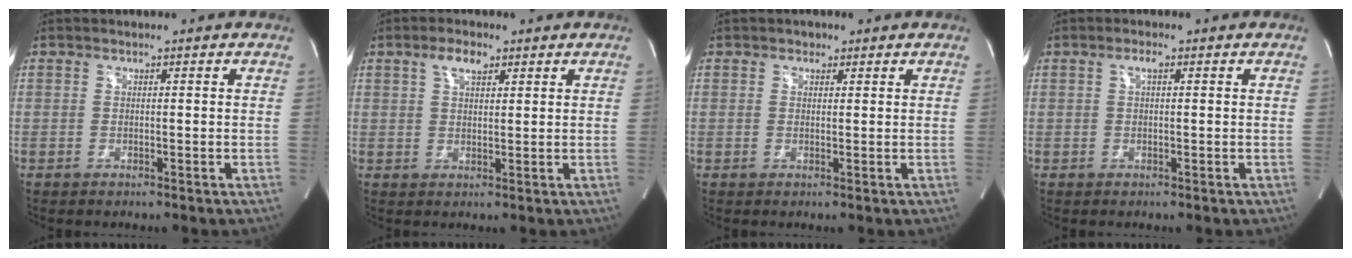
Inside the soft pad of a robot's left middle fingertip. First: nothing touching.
{"total": 3.5, "force": [2.0, 1.5, 2.4], "torque": [-0.049, 0.010, 0.039]}
{"total": 1.3, "force": [0.7, 0.9, 0.4], "torque": [-0.006, 0.004, 0.009]}
{"total": 1.3, "force": [0.4, 0.3, 1.2], "torque": [-0.020, 0.004, 0.006]}